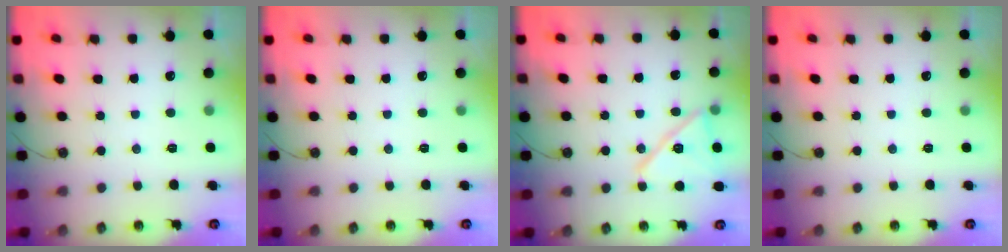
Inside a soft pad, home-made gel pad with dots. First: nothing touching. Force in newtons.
{"total": 0.0}
{"total": 15.5, "press": 13.2, "slide": 8.3}
{"total": 0.0}